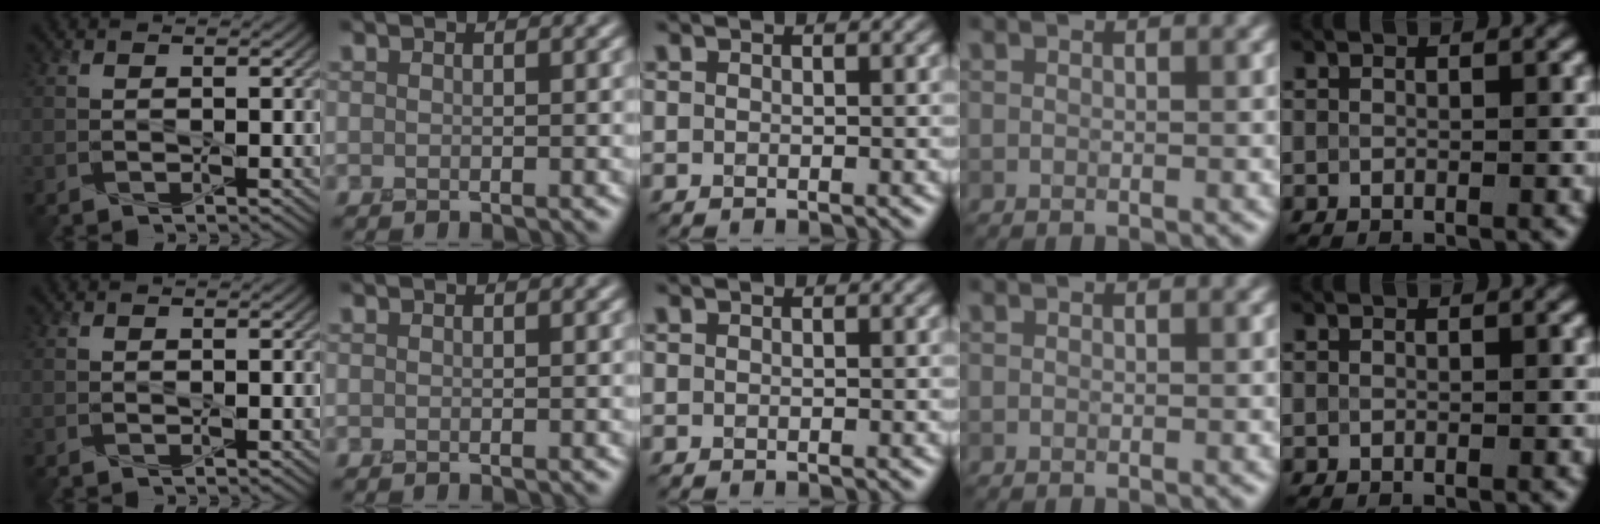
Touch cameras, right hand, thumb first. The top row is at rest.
{}